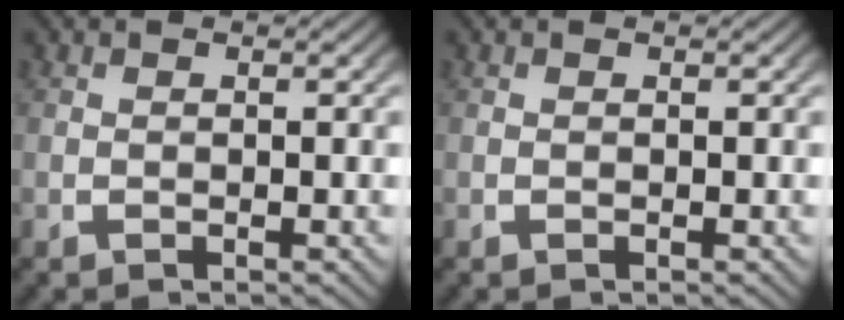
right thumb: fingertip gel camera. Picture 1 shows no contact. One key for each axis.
{"total": 0.0}